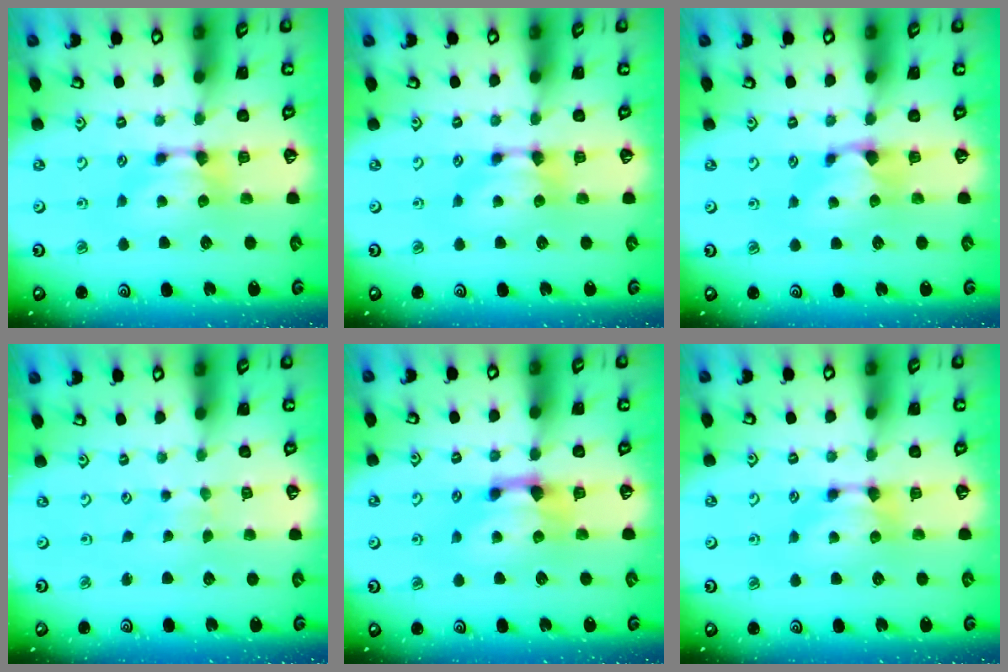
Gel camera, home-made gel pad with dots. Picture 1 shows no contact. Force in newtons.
{"total": 0.0}
{"total": 1.1, "press": 0.8, "slide": 0.7}
{"total": 3.4, "press": 3.4, "slide": 0.1}
{"total": 1.5, "press": 0.6, "slide": 1.4}
{"total": 0.0}